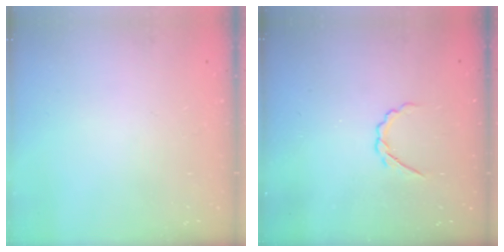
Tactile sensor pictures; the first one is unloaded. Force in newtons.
{"total": 2.4, "press": 2.3, "slide": 0.7}